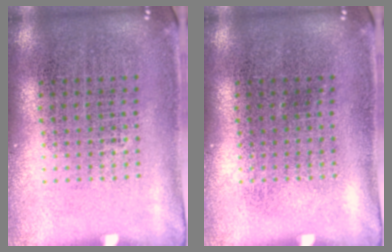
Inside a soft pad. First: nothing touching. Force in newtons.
{"total": 0.0}